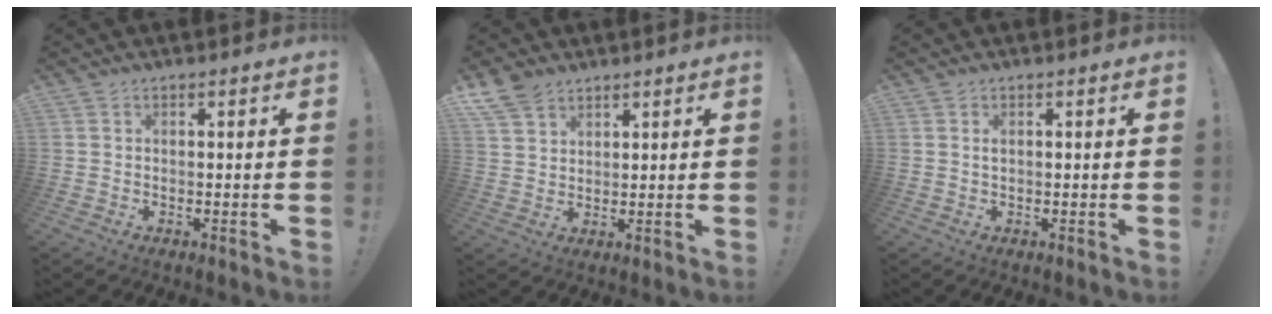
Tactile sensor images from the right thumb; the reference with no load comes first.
{"total": 6.8, "force": [5.1, 3.9, 2.3], "torque": [-0.049, -0.024, 0.101]}
{"total": 0.7, "force": [0.3, 0.3, 0.6], "torque": [-0.014, 0.002, 0.006]}